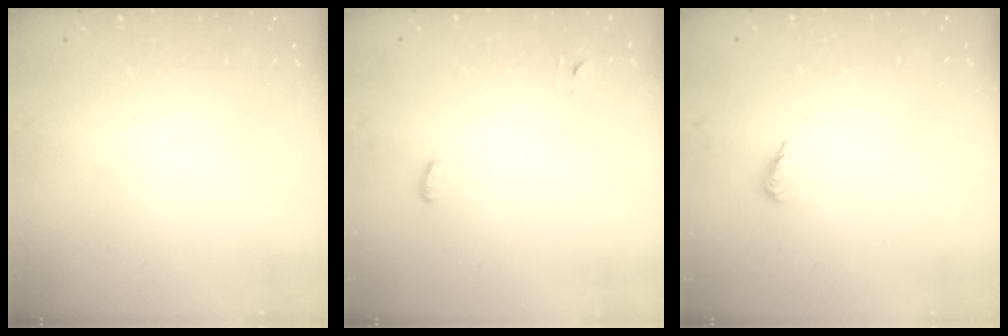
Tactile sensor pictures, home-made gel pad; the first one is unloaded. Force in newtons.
{"total": 2.8, "press": 2.7, "slide": 0.6}
{"total": 2.1, "press": 1.9, "slide": 0.8}